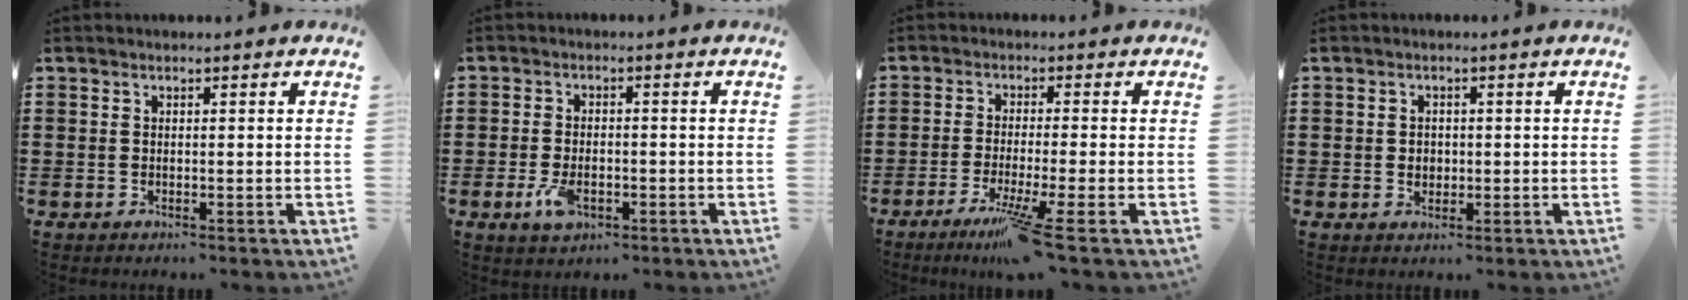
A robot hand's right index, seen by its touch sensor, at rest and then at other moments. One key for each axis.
{"total": 4.0, "fx": -1.5, "fy": 2.1, "fz": 3.0, "tx": -0.072, "ty": -0.008, "tz": -0.030}
{"total": 6.3, "fx": -3.6, "fy": -1.0, "fz": 5.1, "tx": -0.108, "ty": -0.028, "tz": -0.069}
{"total": 1.6, "fx": 0.1, "fy": 1.4, "fz": 0.7, "tx": -0.017, "ty": 0.009, "tz": -0.001}